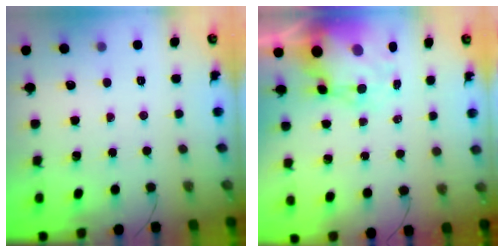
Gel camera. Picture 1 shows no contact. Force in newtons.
{"total": 9.4, "press": 9.1, "slide": 2.3}